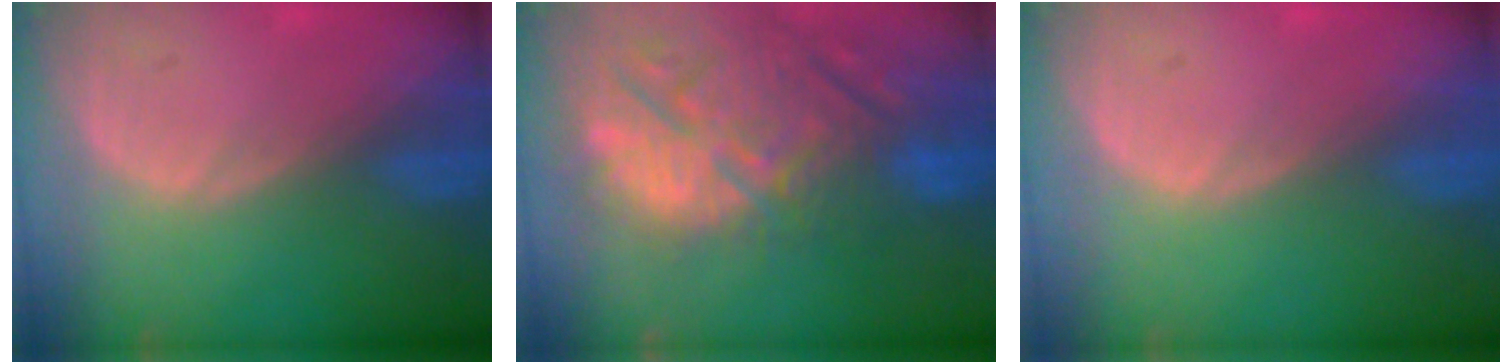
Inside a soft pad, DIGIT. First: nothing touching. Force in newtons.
{"total": 15.1, "press": 12.9, "slide": 7.8}
{"total": 0.0}